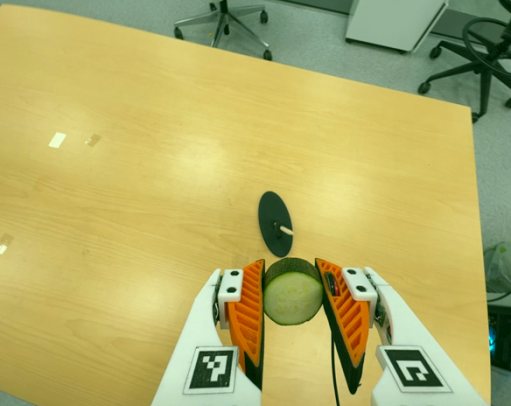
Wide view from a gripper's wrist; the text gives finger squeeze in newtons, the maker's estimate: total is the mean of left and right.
{"total": 11.0, "left": 9.8, "right": 12.2}